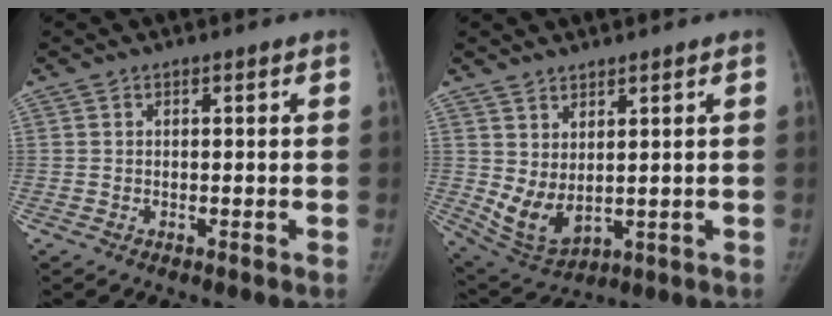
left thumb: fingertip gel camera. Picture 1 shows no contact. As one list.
[{"total": 7.4, "force": [1.7, 3.9, 6.1], "torque": [-0.111, -0.025, 0.055]}]